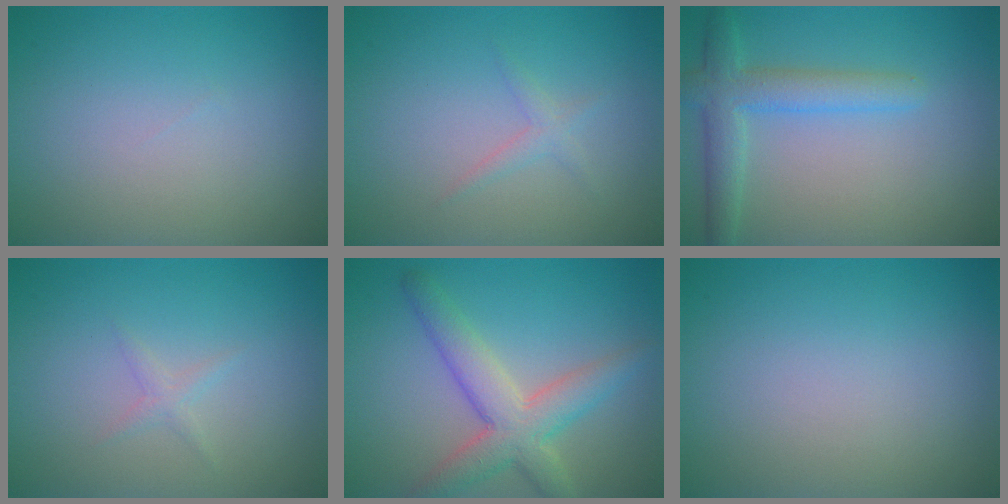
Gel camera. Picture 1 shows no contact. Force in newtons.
{"total": 1.1, "press": 1.1, "slide": 0.0}
{"total": 3.8, "press": 3.8, "slide": 0.0}
{"total": 0.9, "press": 0.8, "slide": 0.1}
{"total": 5.2, "press": 5.2, "slide": 0.5}
{"total": 0.0}